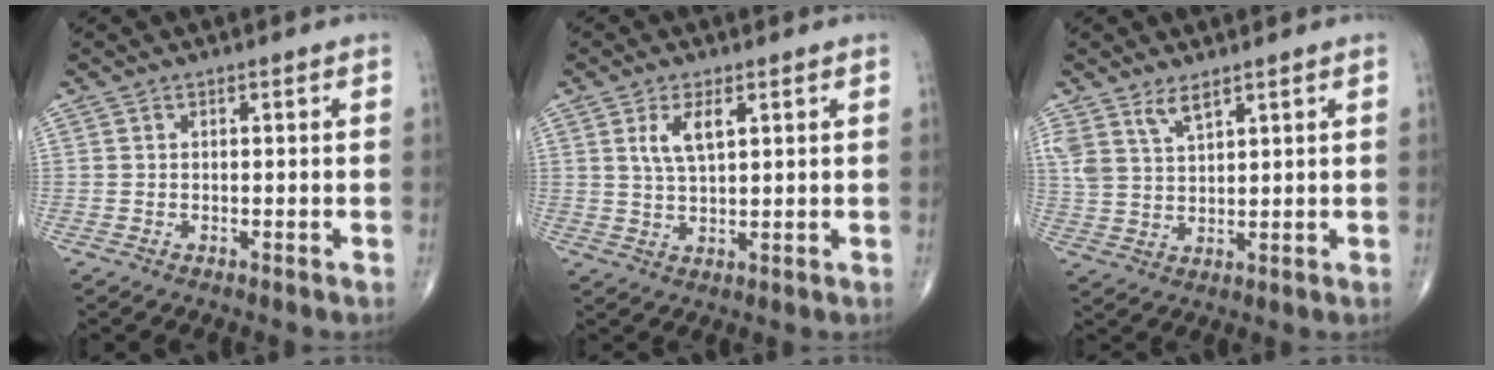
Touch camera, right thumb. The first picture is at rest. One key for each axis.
{"total": 5.1, "fx": 2.0, "fy": 2.0, "fz": 4.3, "tx": -0.080, "ty": -0.008, "tz": 0.042}
{"total": 5.0, "fx": 3.7, "fy": 1.8, "fz": 2.9, "tx": -0.054, "ty": -0.020, "tz": 0.078}